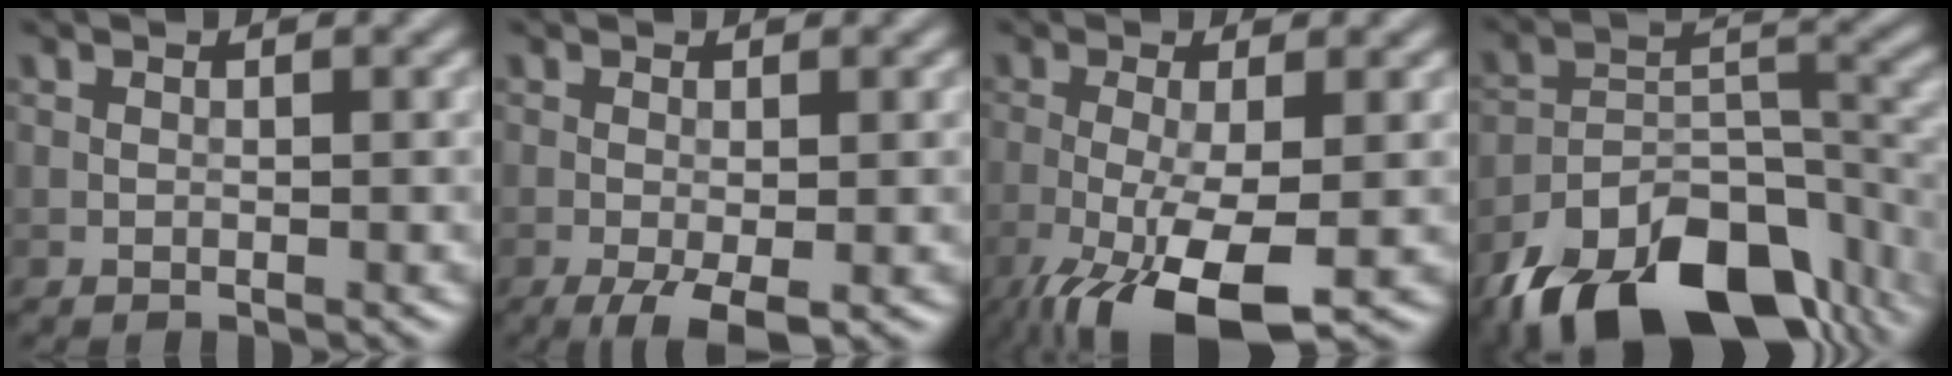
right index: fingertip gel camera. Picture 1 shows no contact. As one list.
[{"total": 3.5, "force": [-1.6, 0.9, 3.0], "torque": [-0.054, -0.006, -0.029]}, {"total": 8.4, "force": [-4.0, 2.2, 7.1], "torque": [-0.138, -0.016, -0.069]}, {"total": 14.3, "force": [-9.8, 7.0, 7.7], "torque": [-0.142, -0.004, -0.162]}]